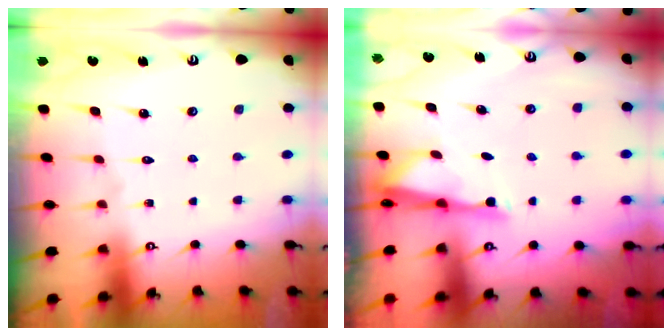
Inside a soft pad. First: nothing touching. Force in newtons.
{"total": 2.9, "press": 2.9, "slide": 0.6}